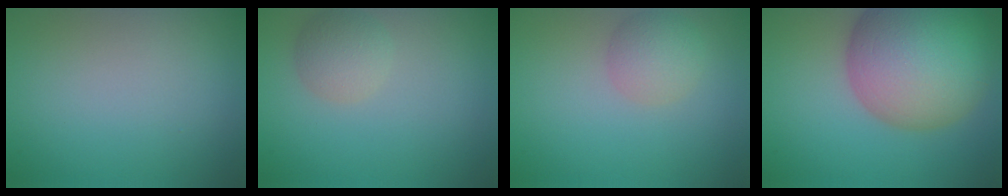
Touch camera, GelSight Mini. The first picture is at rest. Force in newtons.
{"total": 2.7, "press": 2.7, "slide": 0.1}
{"total": 2.6, "press": 2.6, "slide": 0.1}
{"total": 13.3, "press": 13.2, "slide": 0.9}